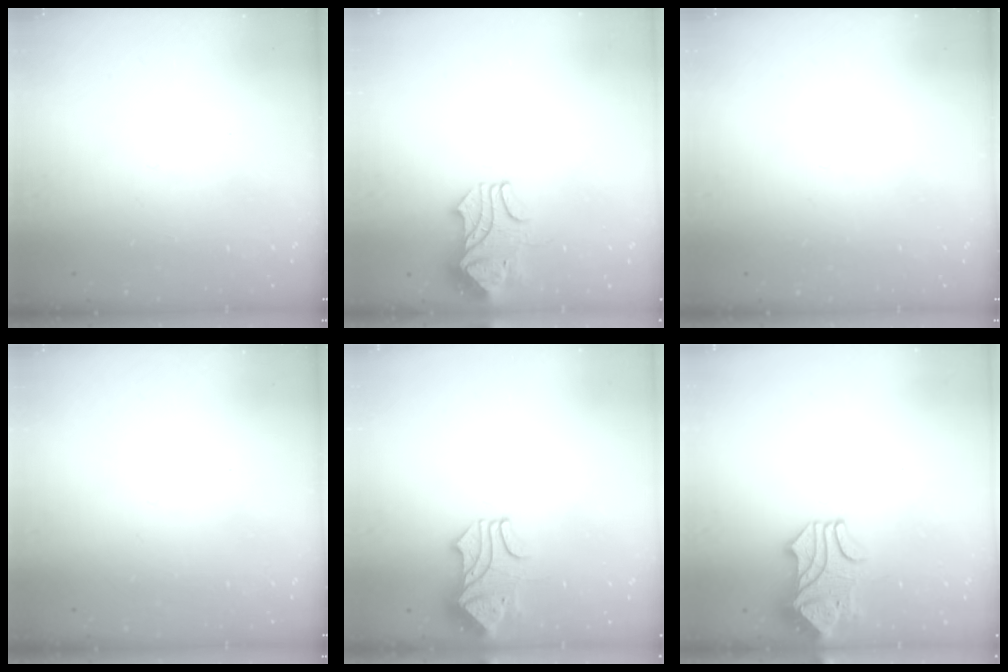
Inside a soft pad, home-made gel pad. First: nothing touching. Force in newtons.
{"total": 2.1, "press": 2.0, "slide": 0.8}
{"total": 0.0}
{"total": 0.0}
{"total": 1.7, "press": 1.3, "slide": 1.1}
{"total": 2.3, "press": 2.0, "slide": 1.1}